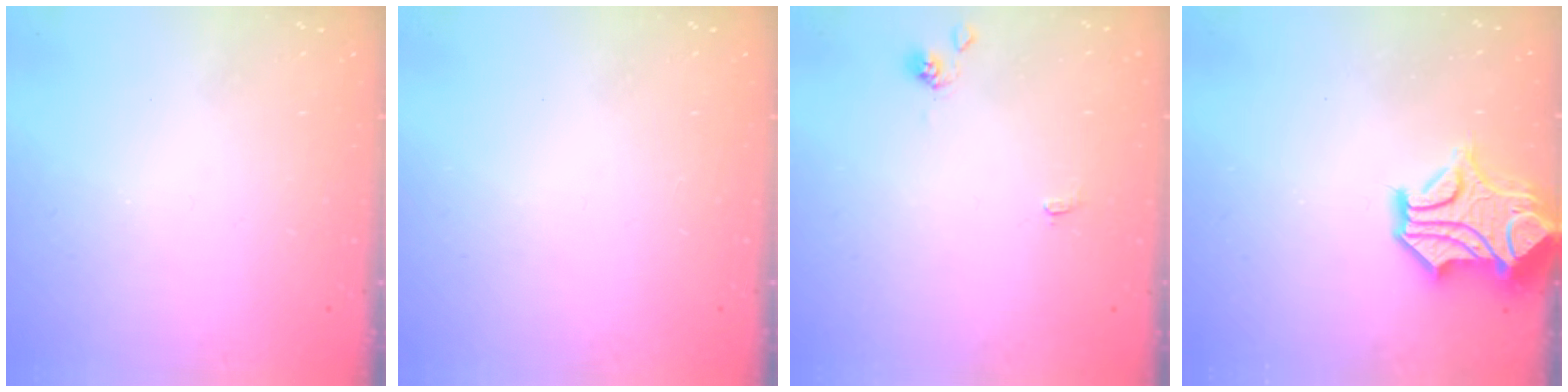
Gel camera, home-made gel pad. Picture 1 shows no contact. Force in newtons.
{"total": 0.0}
{"total": 1.1, "press": 1.1, "slide": 0.4}
{"total": 4.3, "press": 3.9, "slide": 1.9}